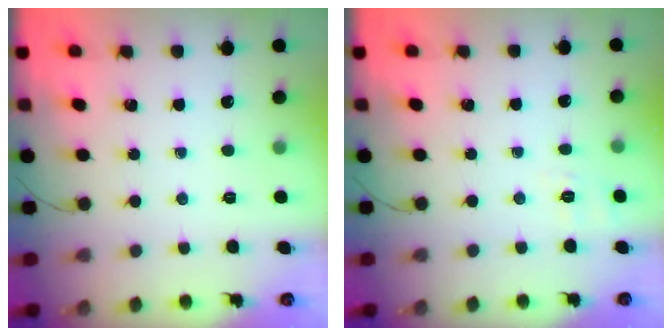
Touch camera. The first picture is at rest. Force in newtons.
{"total": 2.2, "press": 0.7, "slide": 2.1}